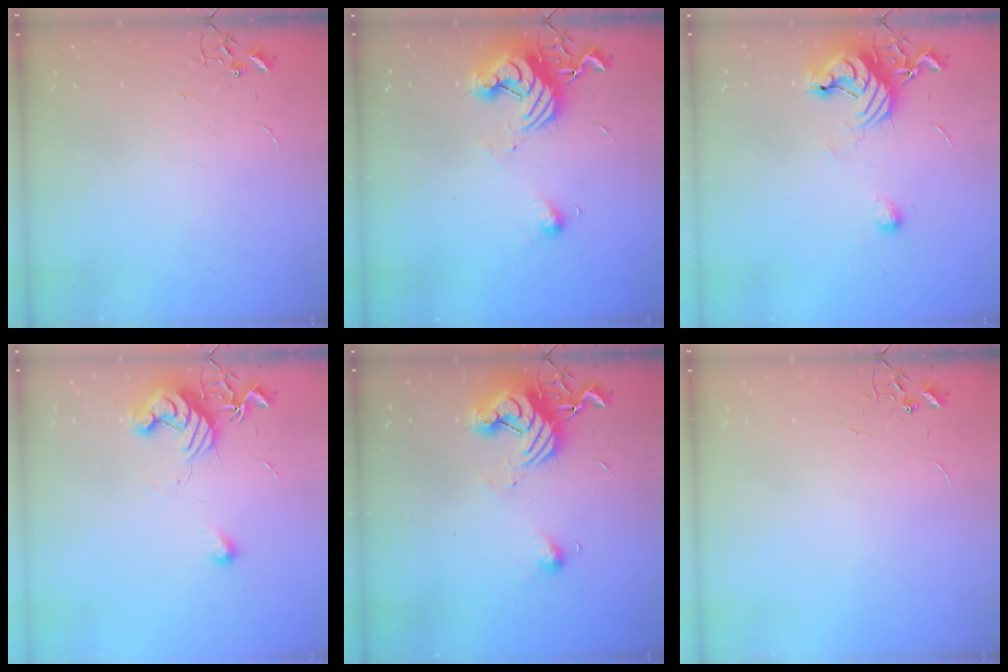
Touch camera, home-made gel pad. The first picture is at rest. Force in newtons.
{"total": 13.5, "press": 13.5, "slide": 1.3}
{"total": 12.5, "press": 12.4, "slide": 1.0}
{"total": 12.2, "press": 12.2, "slide": 1.0}
{"total": 13.5, "press": 13.5, "slide": 1.3}
{"total": 0.0}